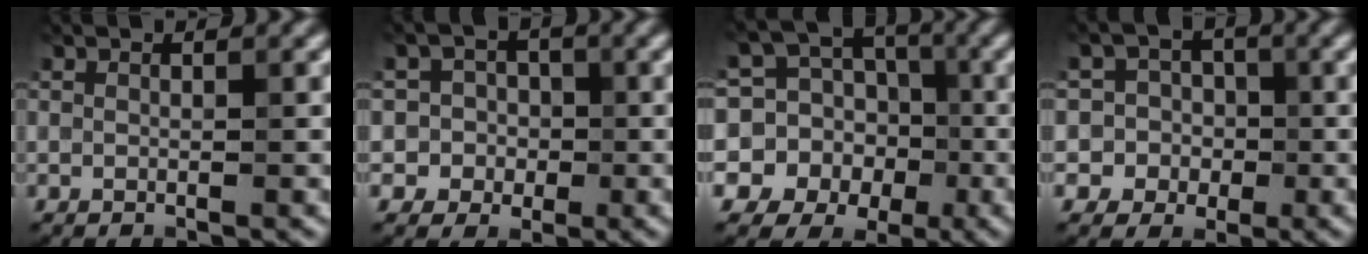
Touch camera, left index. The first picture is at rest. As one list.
[{"total": 3.8, "force": [-0.6, 3.7, 0.4], "torque": [0.019, 0.016, -0.033]}, {"total": 12.0, "force": [-2.3, 11.3, 3.6], "torque": [-0.096, 0.011, -0.052]}, {"total": 4.7, "force": [-0.8, 4.6, 0.4], "torque": [0.019, 0.023, -0.042]}]